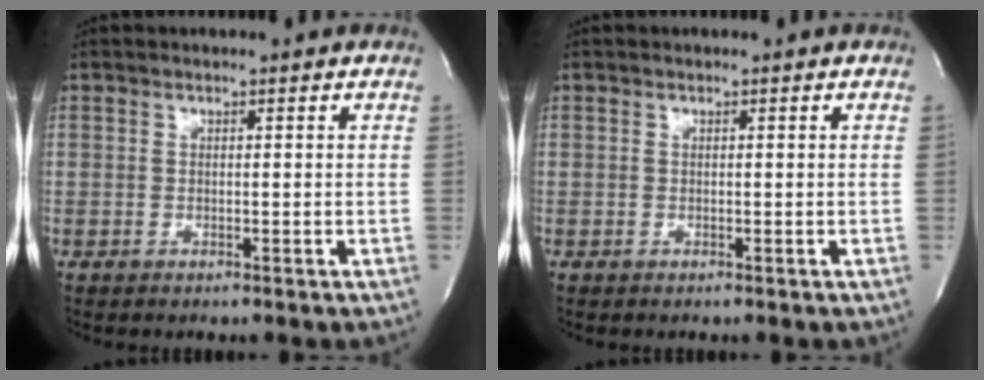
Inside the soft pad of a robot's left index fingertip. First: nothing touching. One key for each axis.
{"total": 0.0}